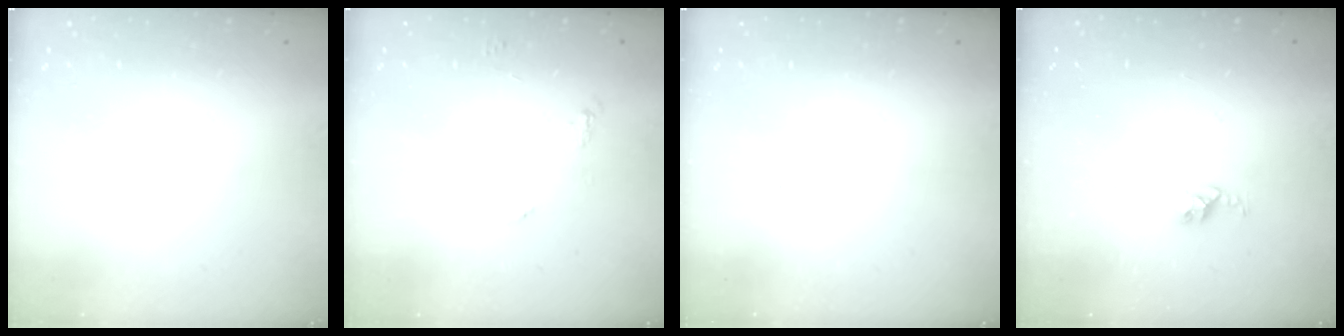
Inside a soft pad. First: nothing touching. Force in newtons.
{"total": 5.6, "press": 5.6, "slide": 0.4}
{"total": 0.0}
{"total": 2.8, "press": 2.7, "slide": 0.4}